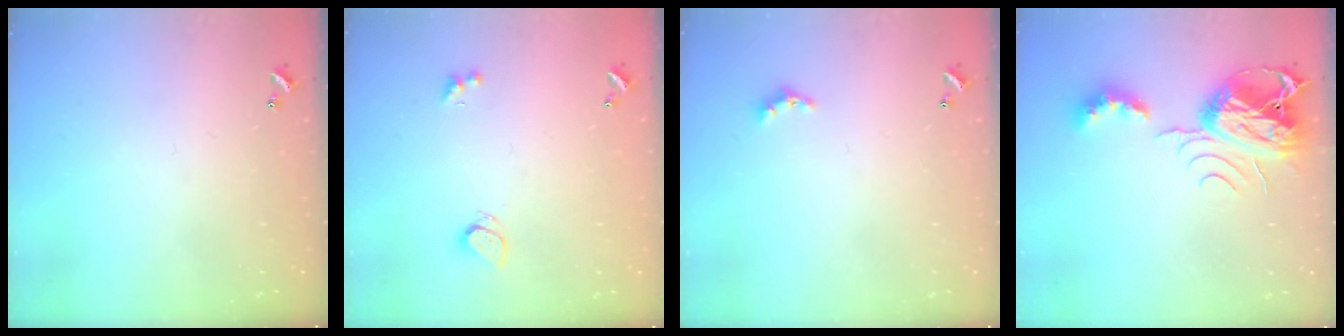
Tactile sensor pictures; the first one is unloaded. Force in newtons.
{"total": 1.8, "press": 1.7, "slide": 0.6}
{"total": 2.8, "press": 2.7, "slide": 0.6}
{"total": 9.7, "press": 9.6, "slide": 1.2}